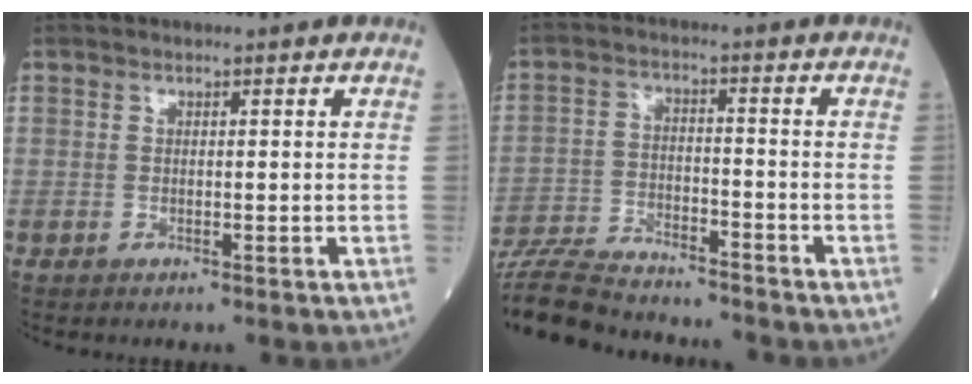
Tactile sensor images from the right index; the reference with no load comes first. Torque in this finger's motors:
{"motor_torque": [0.09, -1.26, 0.23, 0.06]}